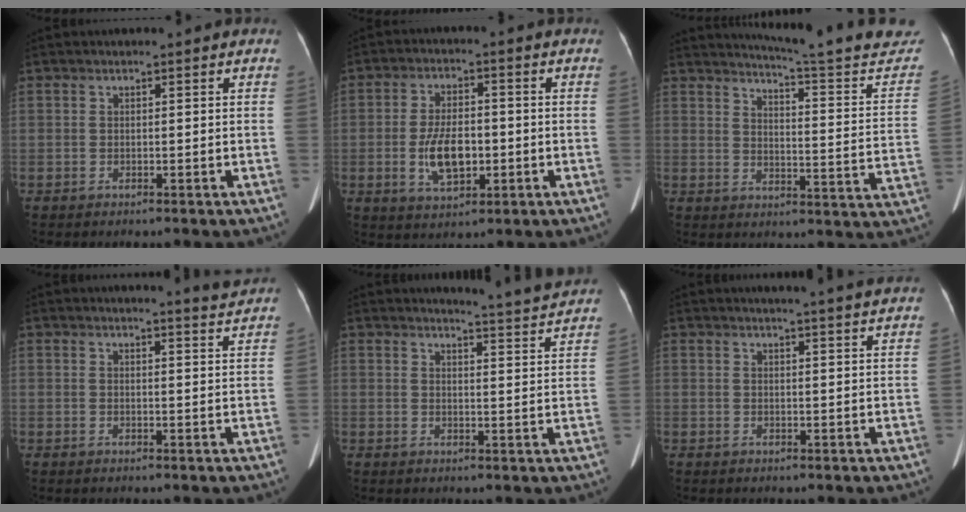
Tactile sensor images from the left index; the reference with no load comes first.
{"total": 7.5, "force": [-1.6, 3.5, 6.4], "torque": [-0.132, 0.003, -0.021]}
{"total": 22.6, "force": [21.5, 0.3, 7.2], "torque": [-0.096, -0.106, 0.249]}
{"total": 3.8, "force": [3.6, -1.1, 0.3], "torque": [-0.017, -0.018, 0.035]}
{"total": 7.7, "force": [7.5, -1.6, 0.7], "torque": [-0.033, -0.034, 0.087]}
{"total": 10.6, "force": [9.7, -0.7, 4.2], "torque": [-0.055, -0.007, 0.098]}